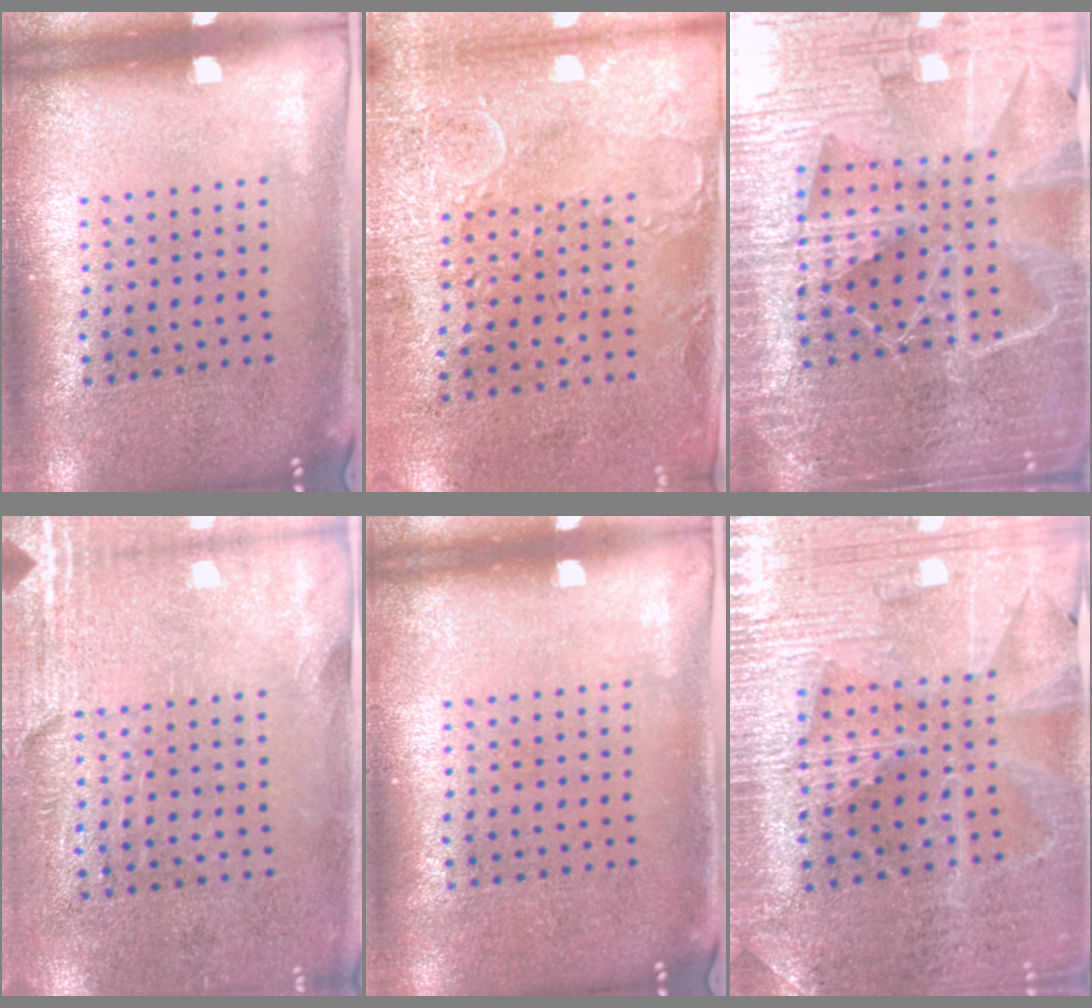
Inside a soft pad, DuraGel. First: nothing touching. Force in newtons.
{"total": 2.9, "press": 2.3, "slide": 1.7}
{"total": 6.4, "press": 5.5, "slide": 3.3}
{"total": 2.8, "press": 2.4, "slide": 1.4}
{"total": 0.0}
{"total": 3.0, "press": 3.0, "slide": 0.4}